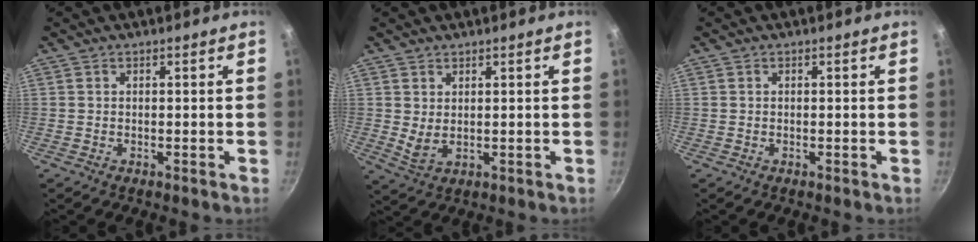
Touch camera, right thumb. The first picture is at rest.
{"total": 3.0, "force": [1.1, 1.5, 2.4], "torque": [-0.042, -0.018, 0.026]}
{"total": 0.0}